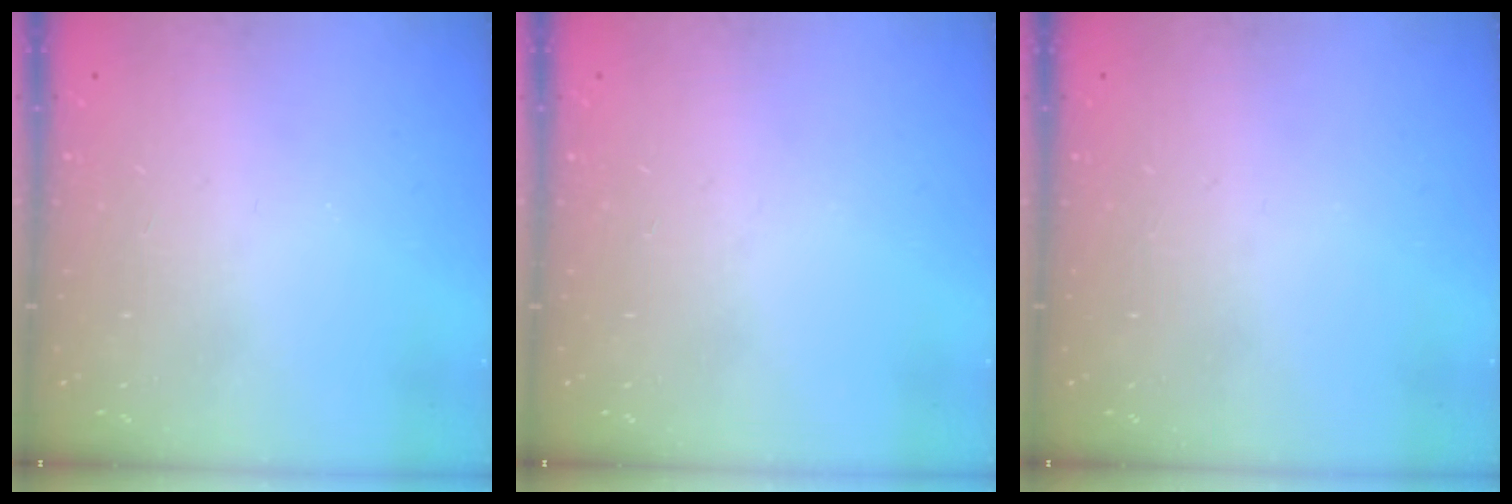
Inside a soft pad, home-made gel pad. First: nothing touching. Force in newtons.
{"total": 0.0}
{"total": 0.0}